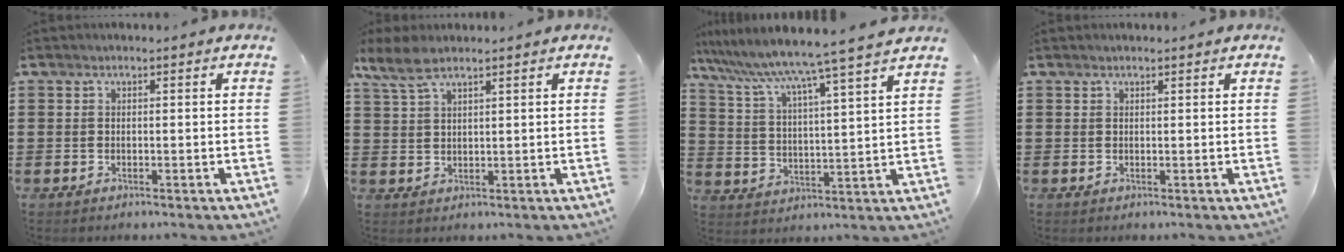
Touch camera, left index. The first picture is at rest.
{"total": 4.3, "force": [3.0, 1.2, 2.8], "torque": [-0.064, 0.004, 0.057]}
{"total": 6.5, "force": [5.8, -1.3, 2.7], "torque": [-0.078, -0.049, 0.089]}
{"total": 0.0}